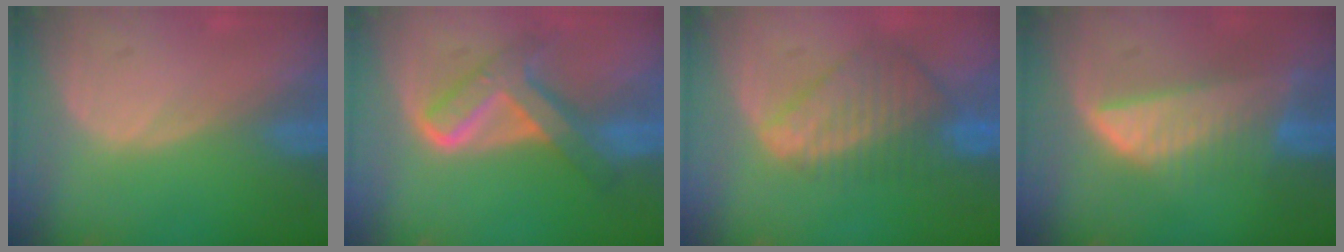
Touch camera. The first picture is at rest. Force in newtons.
{"total": 7.6, "press": 7.5, "slide": 0.4}
{"total": 8.7, "press": 7.5, "slide": 4.3}
{"total": 7.5, "press": 6.8, "slide": 3.2}